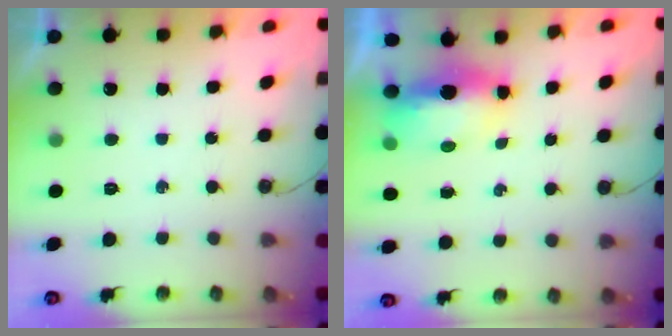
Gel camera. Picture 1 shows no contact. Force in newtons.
{"total": 15.0, "press": 9.1, "slide": 11.9}